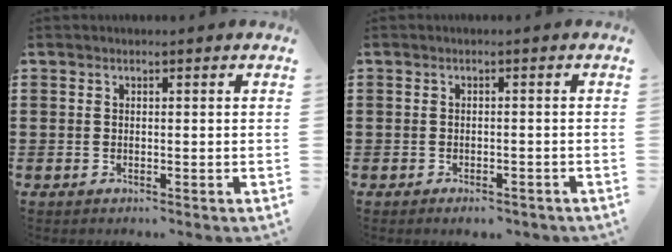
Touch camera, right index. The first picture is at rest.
{"total": 1.4, "force": [-1.4, 0.3, 0.3], "torque": [-0.012, -0.001, -0.027]}